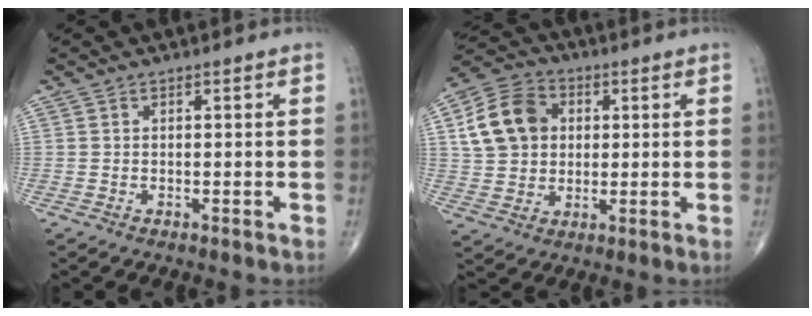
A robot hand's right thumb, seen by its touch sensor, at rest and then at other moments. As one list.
[{"total": 12.4, "force": [2.6, 9.9, 7.0], "torque": [-0.111, 0.010, 0.040]}]